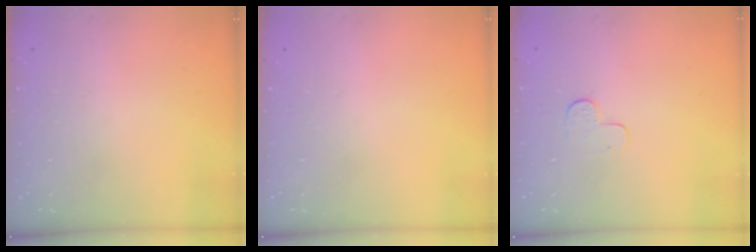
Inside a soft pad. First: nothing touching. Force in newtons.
{"total": 0.0}
{"total": 3.1, "press": 3.1, "slide": 0.3}